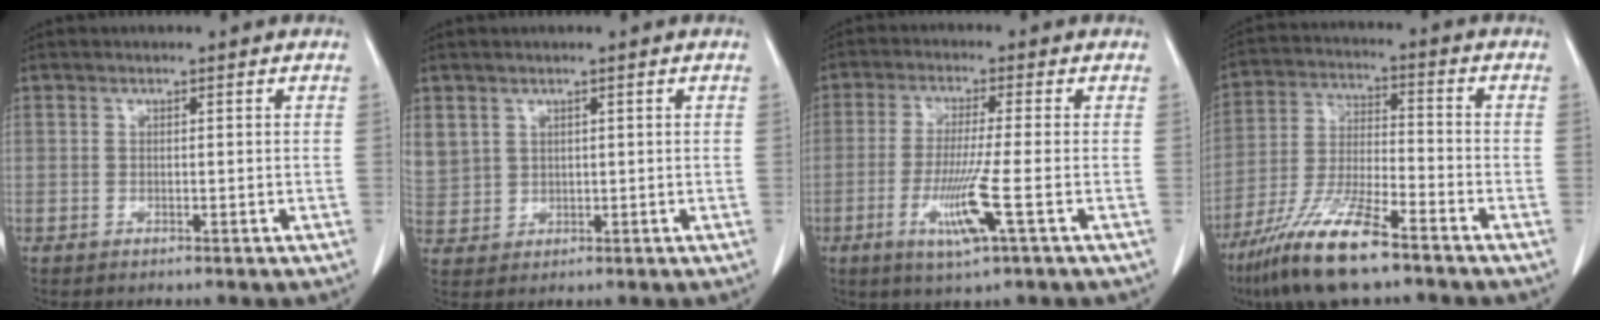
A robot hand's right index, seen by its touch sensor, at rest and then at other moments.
{"total": 7.4, "force": [2.9, 6.4, 2.2], "torque": [-0.083, 0.015, 0.077]}
{"total": 8.0, "force": [-2.8, -0.7, 7.5], "torque": [-0.149, -0.022, -0.054]}
{"total": 13.1, "force": [-9.0, 2.1, 9.3], "torque": [-0.190, -0.026, -0.167]}